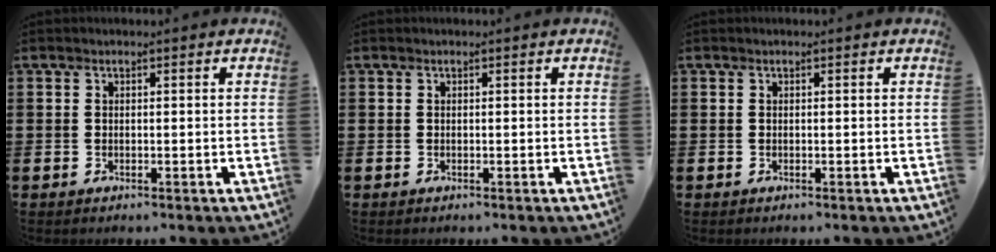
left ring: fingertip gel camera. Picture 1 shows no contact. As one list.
[{"total": 0.0}, {"total": 0.0}]